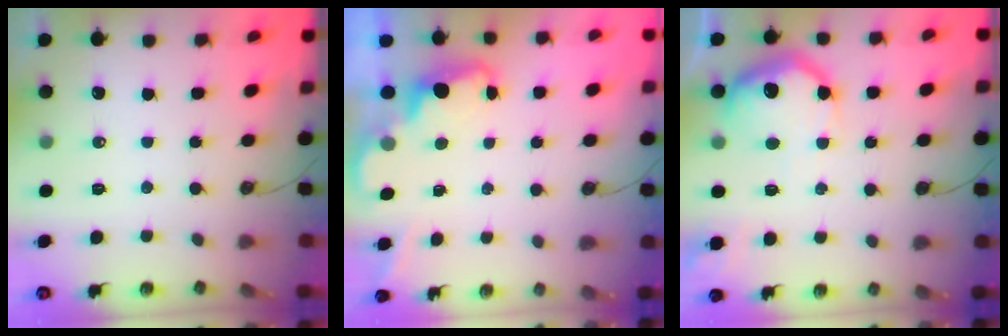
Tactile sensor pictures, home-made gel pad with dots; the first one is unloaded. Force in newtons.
{"total": 2.1, "press": 2.1, "slide": 0.5}
{"total": 13.9, "press": 13.9, "slide": 0.9}